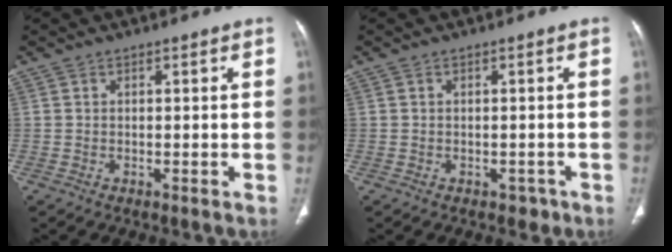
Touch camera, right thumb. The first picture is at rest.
{"total": 1.6, "force": [-0.8, 1.3, 0.6], "torque": [0.004, 0.004, -0.006]}